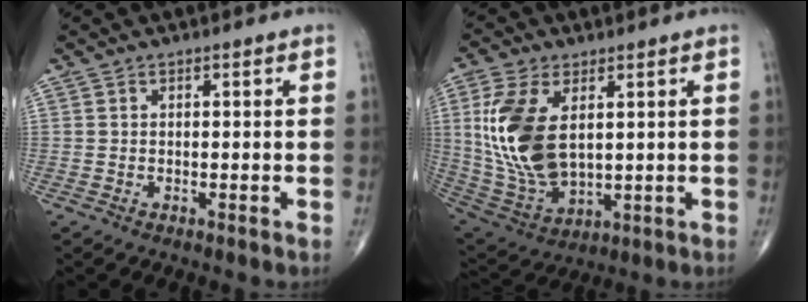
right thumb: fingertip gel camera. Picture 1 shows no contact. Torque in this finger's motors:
{"motor_torque": [-0.72, 1.40, 1.36, 0.54, 0.21]}